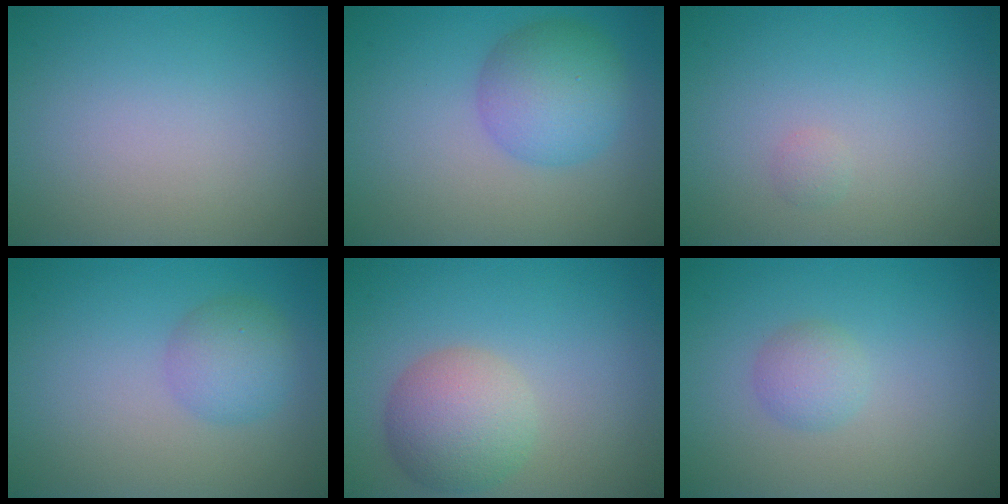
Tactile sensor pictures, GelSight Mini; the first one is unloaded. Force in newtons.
{"total": 4.9, "press": 4.9, "slide": 0.1}
{"total": 0.6, "press": 0.6, "slide": 0.0}
{"total": 2.9, "press": 2.9, "slide": 0.1}
{"total": 4.8, "press": 4.8, "slide": 0.2}
{"total": 1.7, "press": 1.7, "slide": 0.1}